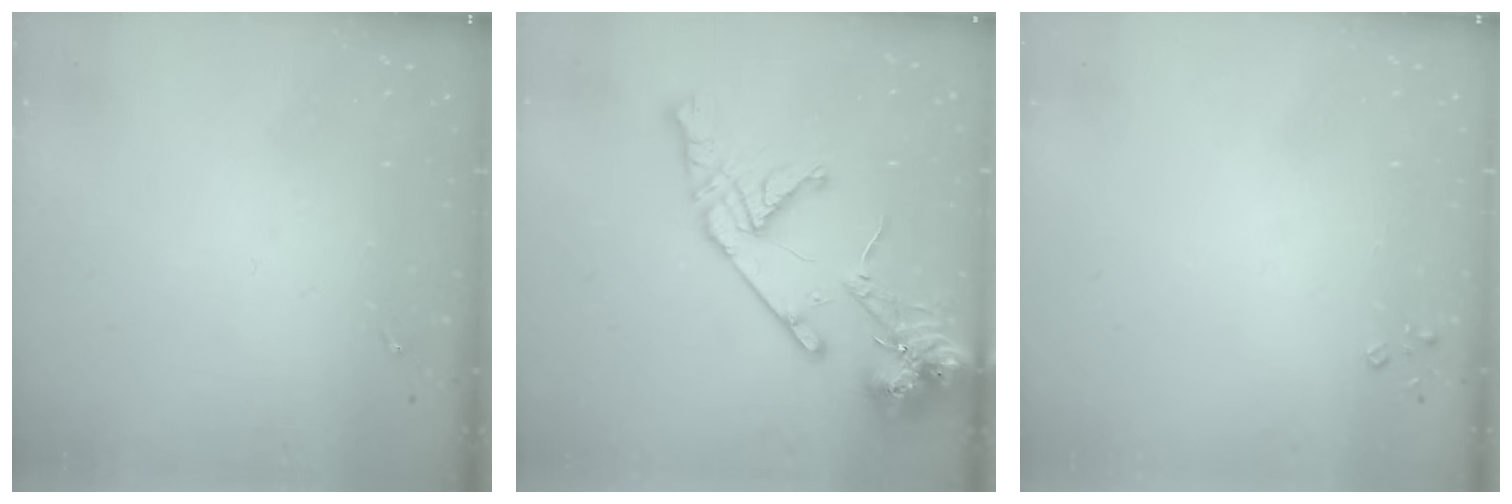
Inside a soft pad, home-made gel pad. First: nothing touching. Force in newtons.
{"total": 16.2, "press": 16.0, "slide": 2.5}
{"total": 2.6, "press": 2.6, "slide": 0.3}